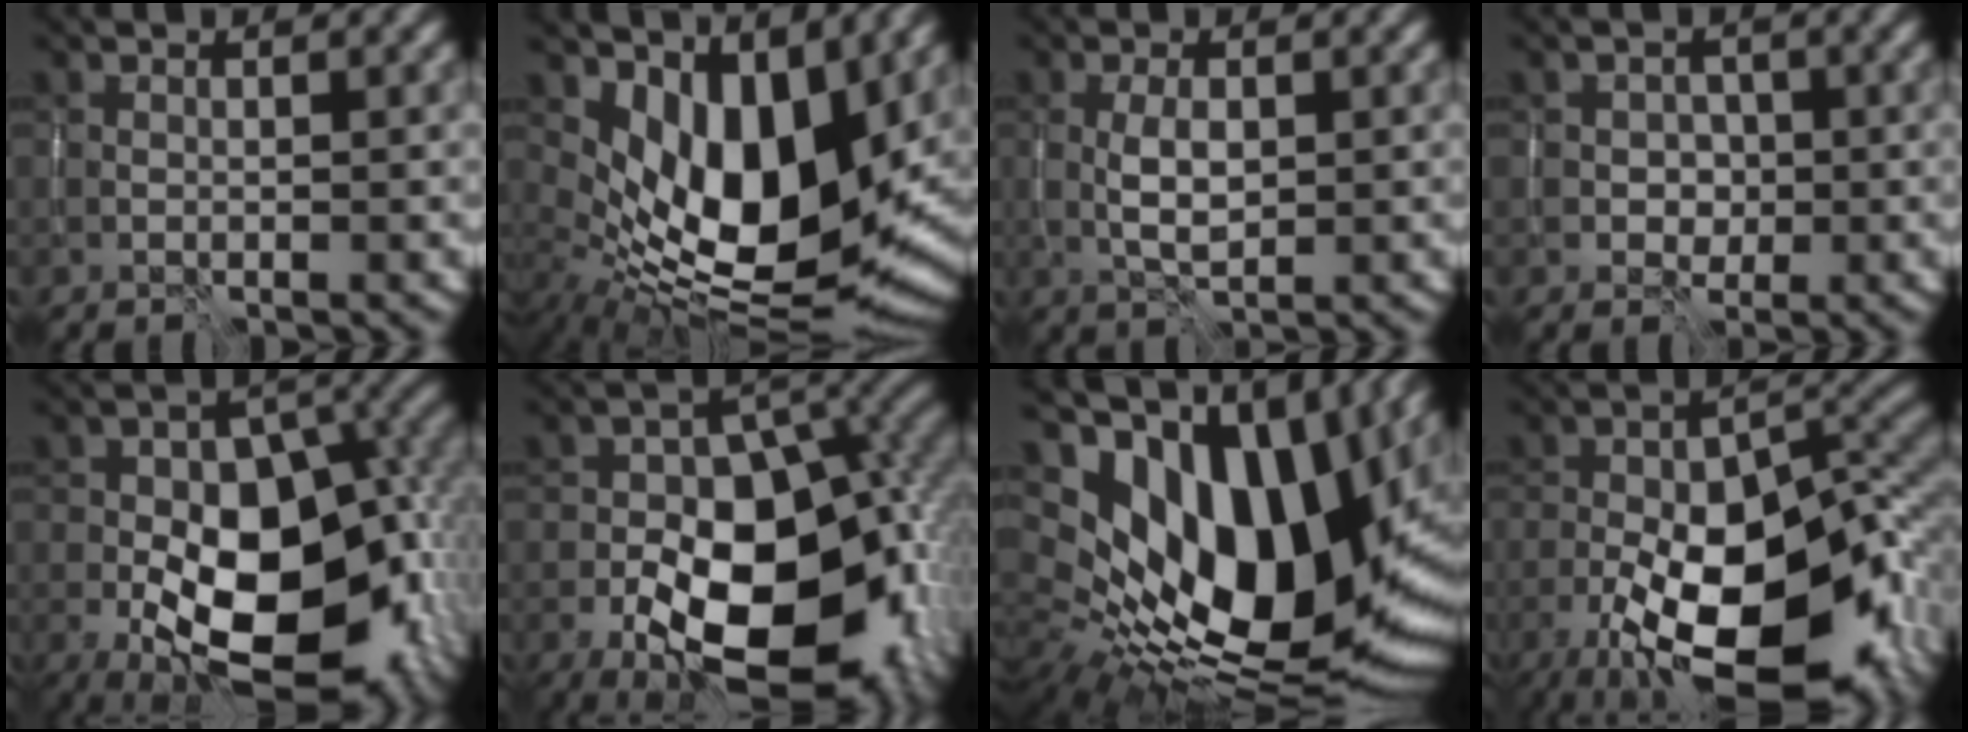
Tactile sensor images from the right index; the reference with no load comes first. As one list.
[{"total": 11.7, "force": [2.5, 5.8, 9.8], "torque": [-0.162, -0.024, 0.057]}, {"total": 2.5, "force": [-0.2, 1.2, 2.2], "torque": [-0.048, 0.000, 0.000]}, {"total": 1.8, "force": [-0.3, 1.6, 0.5], "torque": [-0.008, -0.002, -0.007]}, {"total": 15.9, "force": [-4.2, 9.6, 11.9], "torque": [-0.173, -0.027, -0.053]}, {"total": 16.0, "force": [-6.0, 9.2, 11.6], "torque": [-0.150, -0.023, -0.090]}, {"total": 19.0, "force": [3.9, 11.0, 15.0], "torque": [-0.280, 0.002, 0.073]}, {"total": 17.9, "force": [-8.3, 7.9, 13.7], "torque": [-0.204, -0.015, -0.132]}]